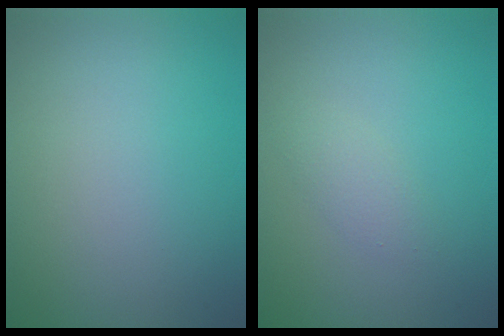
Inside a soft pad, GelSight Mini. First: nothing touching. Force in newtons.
{"total": 1.3, "press": 1.3, "slide": 0.1}